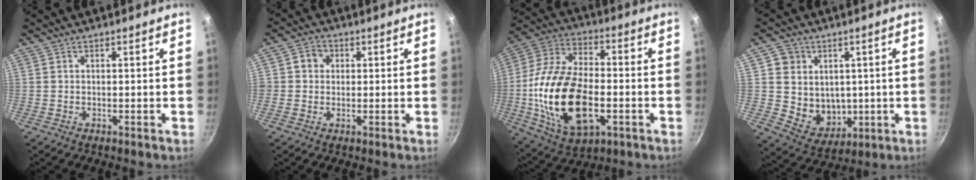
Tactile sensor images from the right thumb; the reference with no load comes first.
{"total": 3.9, "force": [0.7, 3.6, 1.3], "torque": [0.007, 0.004, 0.002]}
{"total": 23.8, "force": [-4.2, 13.3, 19.2], "torque": [-0.366, 0.021, -0.073]}
{"total": 10.4, "force": [1.8, 9.5, 3.9], "torque": [-0.033, -0.014, 0.045]}